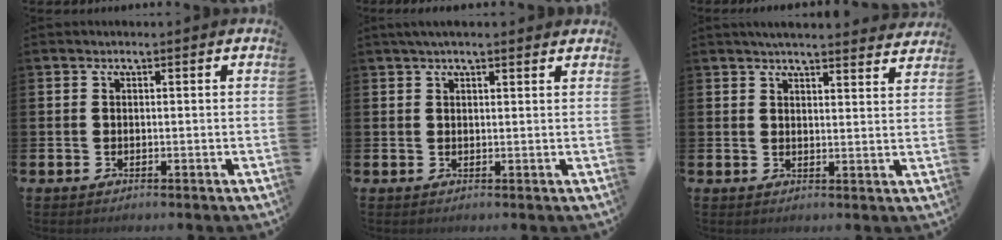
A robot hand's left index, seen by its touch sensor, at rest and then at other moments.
{"total": 2.2, "force": [2.0, 0.3, 0.9], "torque": [-0.017, 0.001, 0.036]}
{"total": 4.4, "force": [4.4, 0.2, 0.7], "torque": [-0.018, -0.022, 0.079]}